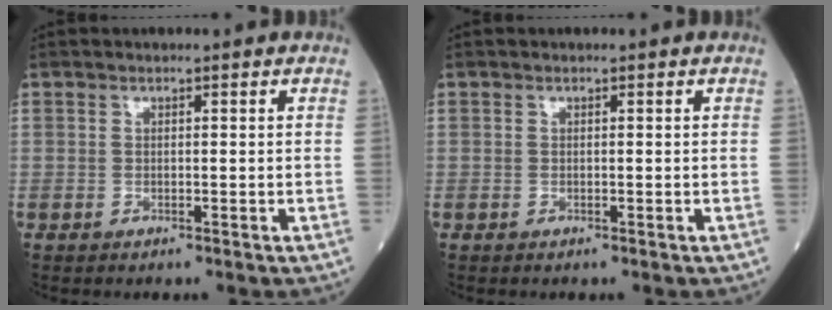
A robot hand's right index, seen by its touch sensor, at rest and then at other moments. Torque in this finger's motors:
{"motor_torque": [0.00, 0.00, -0.01, -0.01]}